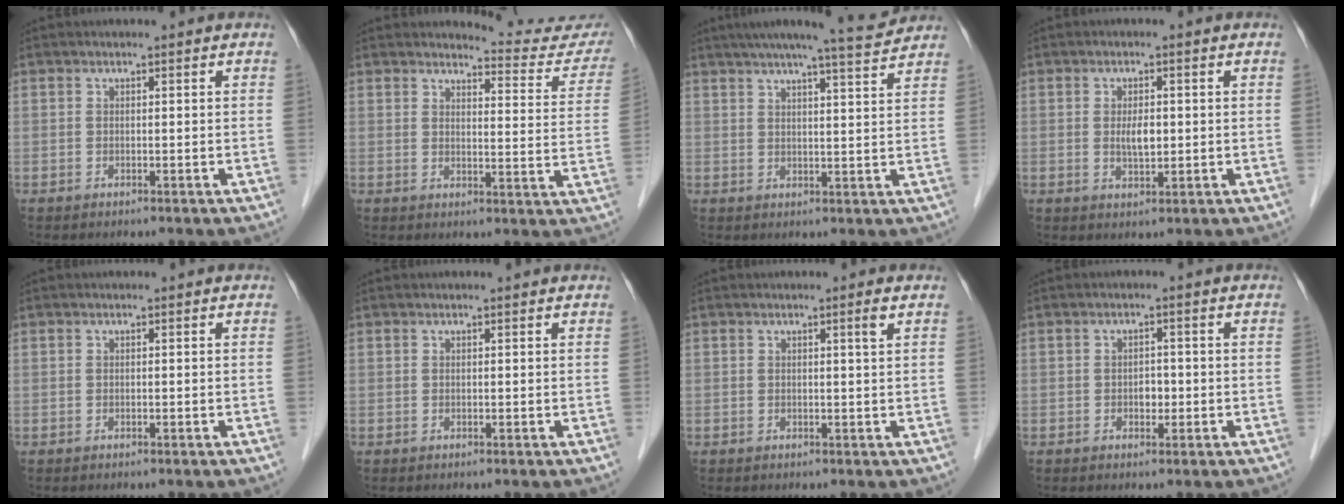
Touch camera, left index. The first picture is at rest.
{"total": 11.0, "force": [11.0, 1.0, 0.3], "torque": [0.016, -0.073, 0.103]}
{"total": 10.2, "force": [9.3, -0.3, 4.2], "torque": [-0.065, 0.007, 0.121]}
{"total": 3.0, "force": [0.0, 1.2, 2.7], "torque": [-0.051, -0.004, 0.002]}
{"total": 0.0}
{"total": 0.5, "force": [0.5, 0.1, 0.2], "torque": [-0.006, 0.005, 0.008]}
{"total": 1.1, "force": [0.4, -0.4, 0.9], "torque": [-0.019, -0.008, 0.009]}
{"total": 1.8, "force": [-0.6, 1.2, 1.2], "torque": [-0.017, 0.001, -0.008]}